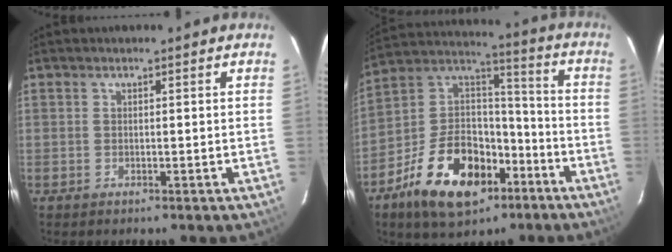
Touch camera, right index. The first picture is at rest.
{"total": 21.1, "force": [-10.9, 12.5, 13.1], "torque": [-0.267, 0.037, -0.175]}